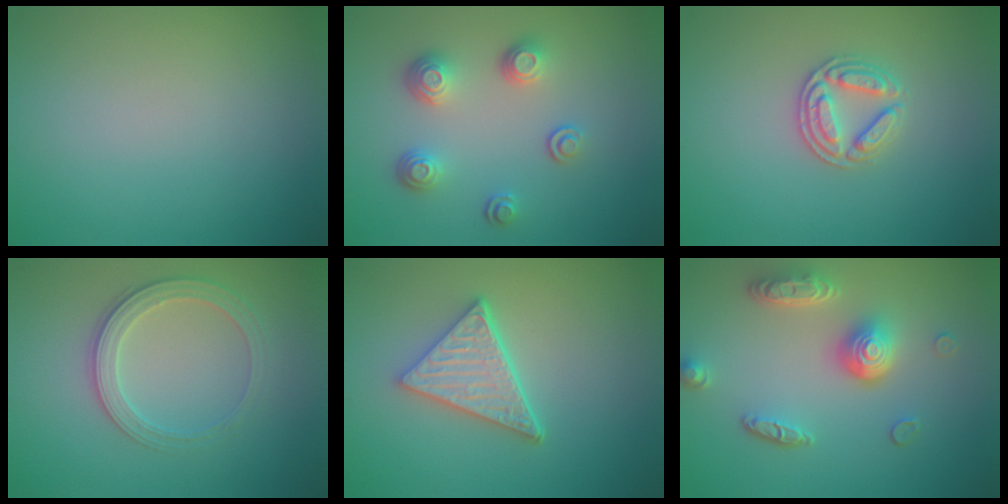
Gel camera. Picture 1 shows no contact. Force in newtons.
{"total": 3.4, "press": 2.6, "slide": 2.1}
{"total": 2.9, "press": 2.7, "slide": 0.9}
{"total": 2.8, "press": 2.7, "slide": 0.8}
{"total": 4.9, "press": 3.7, "slide": 3.3}
{"total": 5.1, "press": 3.7, "slide": 3.5}